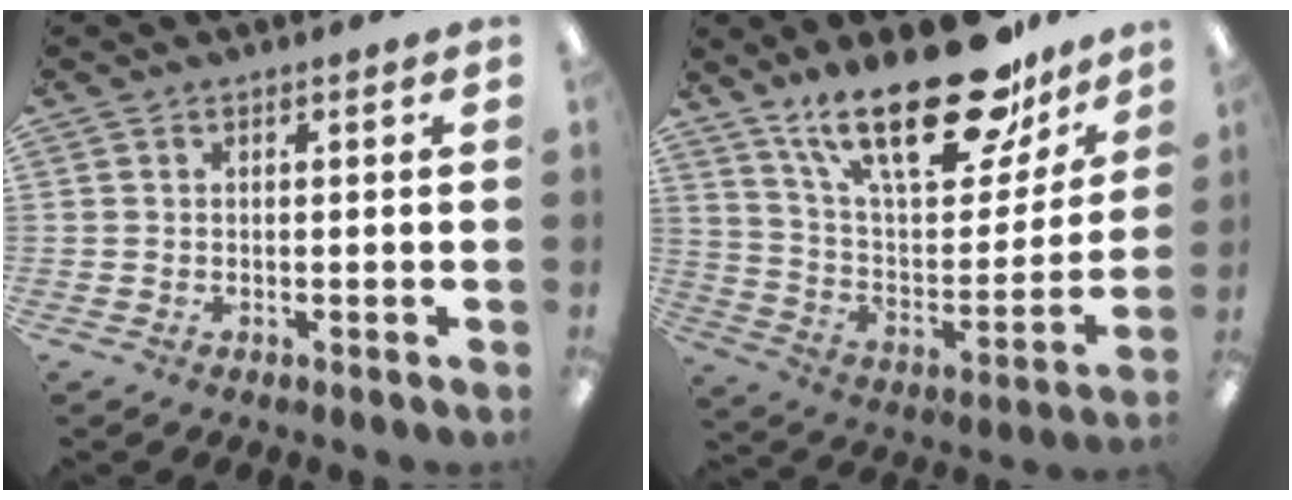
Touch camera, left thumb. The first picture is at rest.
{"total": 27.8, "force": [19.4, 10.4, 16.9], "torque": [-0.271, -0.120, 0.331]}